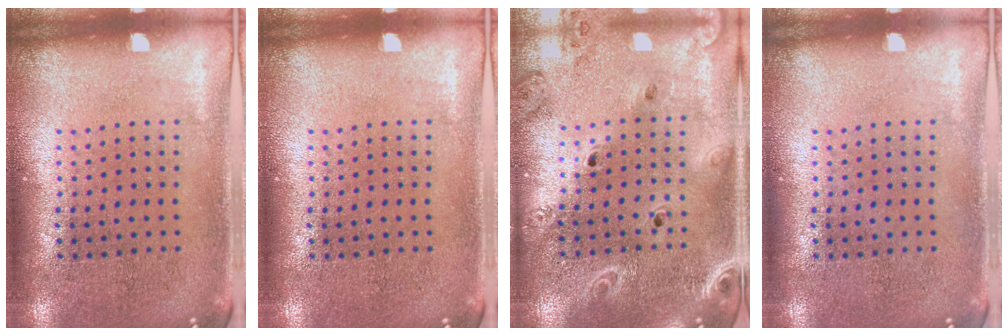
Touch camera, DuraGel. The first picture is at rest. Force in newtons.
{"total": 0.0}
{"total": 2.1, "press": 1.9, "slide": 0.9}
{"total": 0.0}